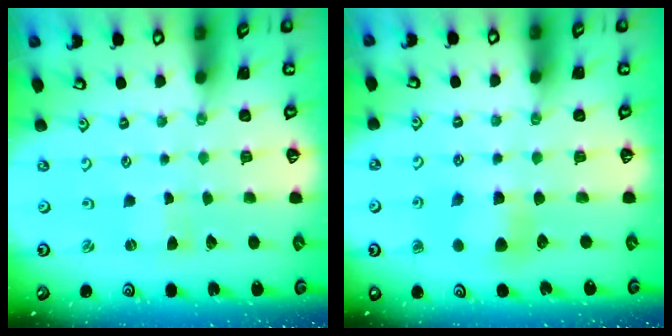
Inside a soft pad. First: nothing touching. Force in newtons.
{"total": 5.8, "press": 5.8, "slide": 0.1}